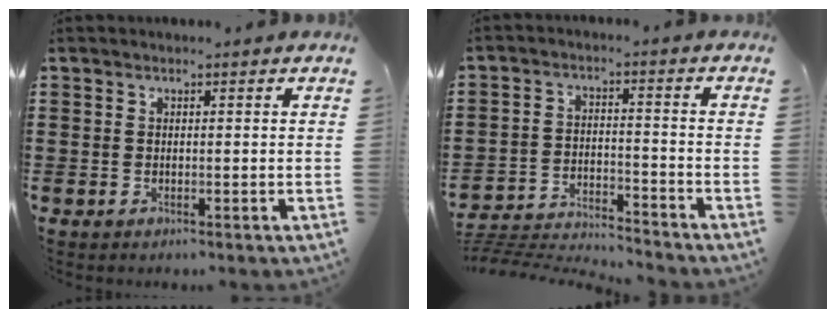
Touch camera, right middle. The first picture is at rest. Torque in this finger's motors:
{"motor_torque": [1.08, 0.21, 0.00, 0.03]}